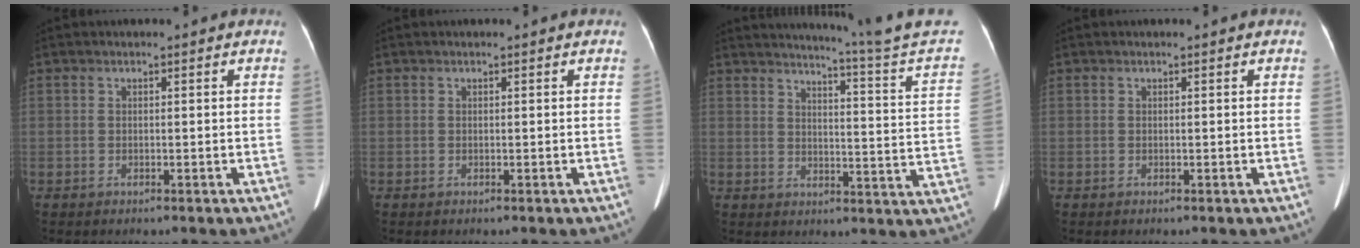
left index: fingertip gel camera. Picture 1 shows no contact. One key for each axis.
{"total": 0.0}
{"total": 15.6, "fx": 14.4, "fy": -3.5, "fz": 4.9, "tx": -0.085, "ty": -0.099, "tz": 0.170}
{"total": 0.0}